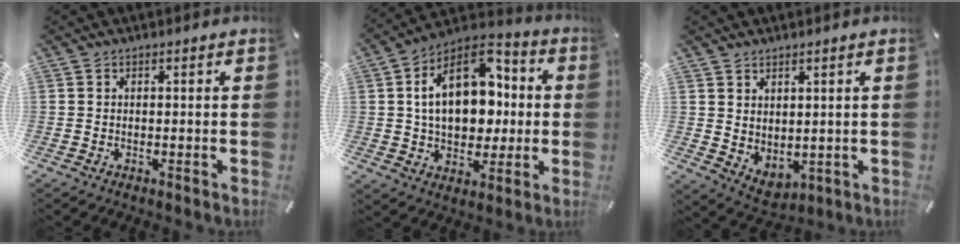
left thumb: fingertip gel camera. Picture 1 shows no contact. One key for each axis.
{"total": 18.8, "fx": 2.8, "fy": 13.3, "fz": 13.1, "tx": -0.218, "ty": -0.010, "tz": 0.051}
{"total": 4.3, "fx": 3.4, "fy": 2.7, "fz": 0.1, "tx": -0.001, "ty": -0.026, "tz": 0.065}